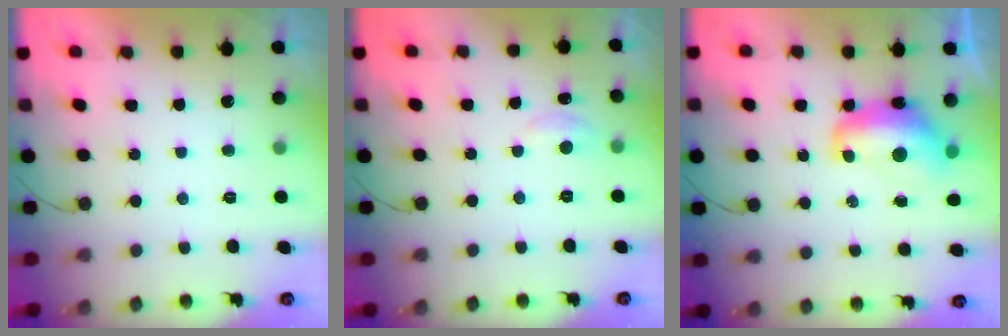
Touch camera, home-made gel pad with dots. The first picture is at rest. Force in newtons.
{"total": 3.7, "press": 3.6, "slide": 0.4}
{"total": 11.9, "press": 11.9, "slide": 1.2}